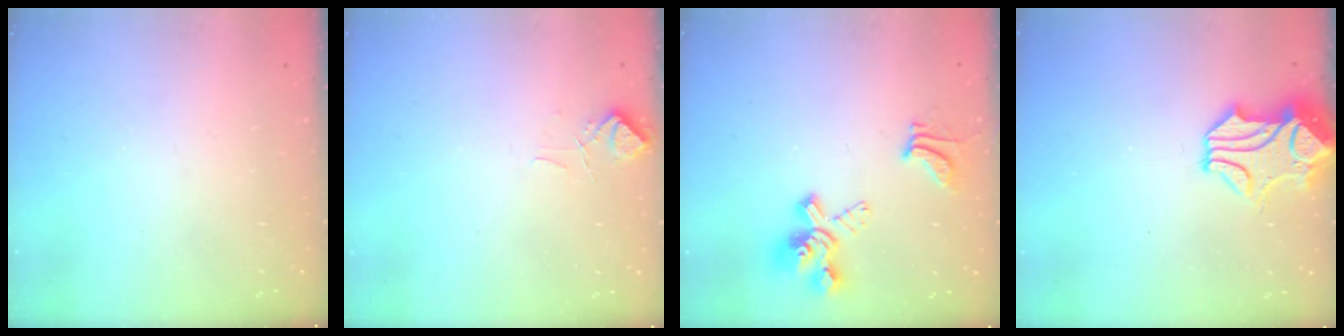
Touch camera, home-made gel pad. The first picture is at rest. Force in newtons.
{"total": 1.0, "press": 0.6, "slide": 0.8}
{"total": 5.2, "press": 4.8, "slide": 1.9}
{"total": 2.1, "press": 1.6, "slide": 1.3}